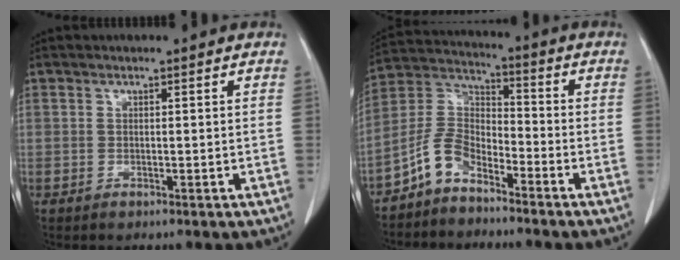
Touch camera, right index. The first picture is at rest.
{"total": 7.4, "force": [-5.3, 3.5, 3.7], "torque": [-0.090, 0.017, -0.114]}